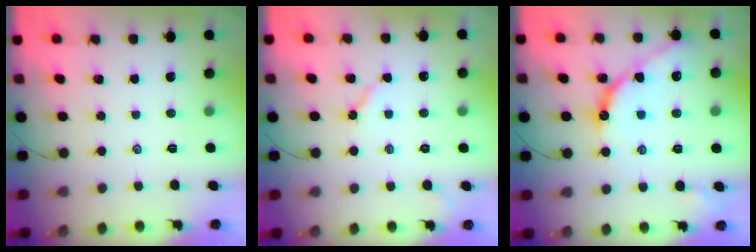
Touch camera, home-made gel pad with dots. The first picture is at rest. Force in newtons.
{"total": 3.8, "press": 3.7, "slide": 0.9}
{"total": 10.8, "press": 10.7, "slide": 0.9}